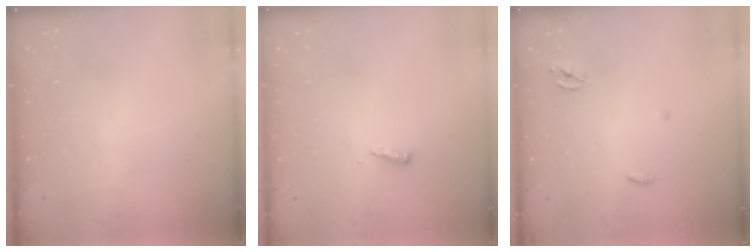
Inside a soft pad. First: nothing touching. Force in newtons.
{"total": 4.0, "press": 4.0, "slide": 0.4}
{"total": 3.1, "press": 3.1, "slide": 0.2}